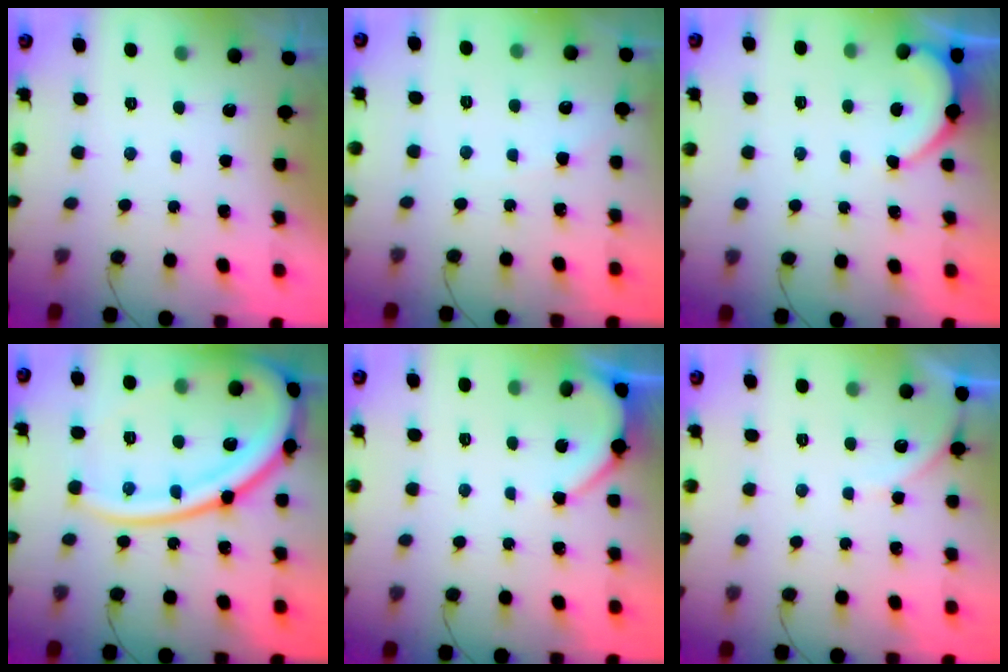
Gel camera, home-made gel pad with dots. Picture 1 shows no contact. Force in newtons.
{"total": 3.0, "press": 2.9, "slide": 0.5}
{"total": 2.3, "press": 2.3, "slide": 0.3}
{"total": 25.7, "press": 25.5, "slide": 3.2}
{"total": 3.9, "press": 3.9, "slide": 0.3}
{"total": 4.7, "press": 4.6, "slide": 0.7}